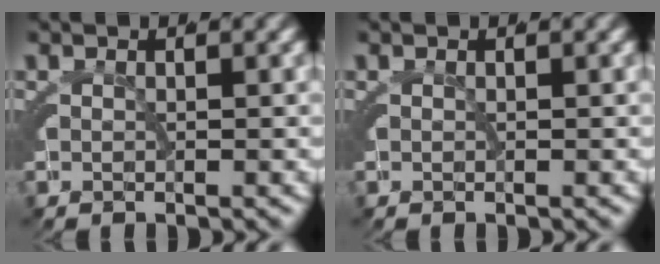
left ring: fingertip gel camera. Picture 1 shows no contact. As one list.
[{"total": 0.0}]